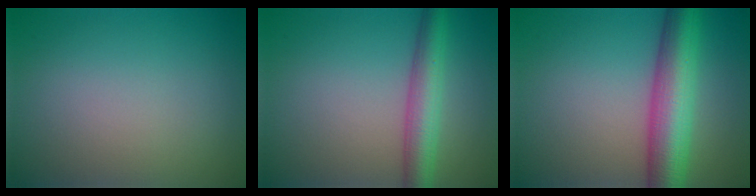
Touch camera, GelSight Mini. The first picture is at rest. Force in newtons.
{"total": 4.5, "press": 4.5, "slide": 0.2}
{"total": 8.0, "press": 8.0, "slide": 0.3}